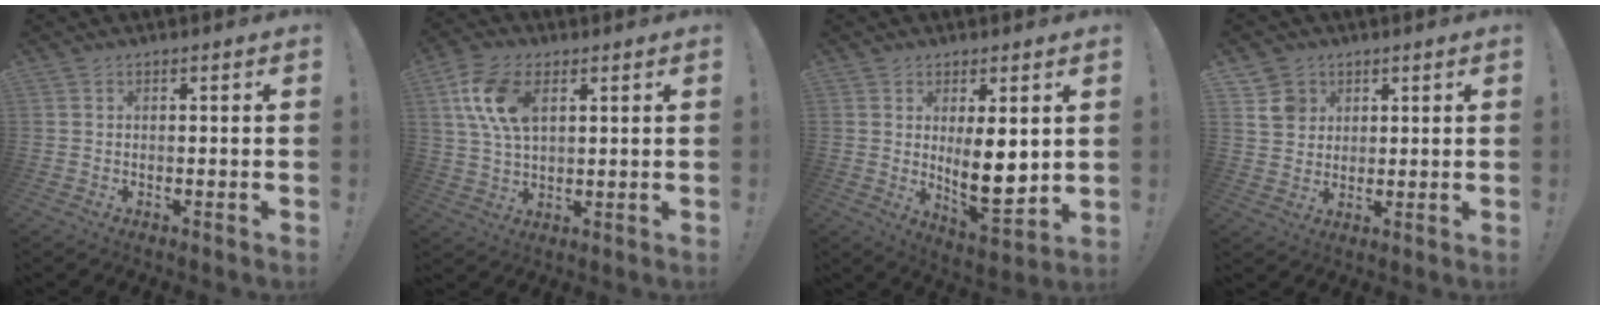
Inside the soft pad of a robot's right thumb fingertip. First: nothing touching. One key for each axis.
{"total": 12.6, "fx": 4.5, "fy": 7.3, "fz": 9.2, "tx": -0.181, "ty": -0.001, "tz": 0.084}
{"total": 11.4, "fx": 1.6, "fy": 4.0, "fz": 10.6, "tx": -0.161, "ty": -0.029, "tz": 0.028}
{"total": 6.7, "fx": 3.6, "fy": 5.6, "fz": 1.0, "tx": -0.007, "ty": -0.024, "tz": 0.070}